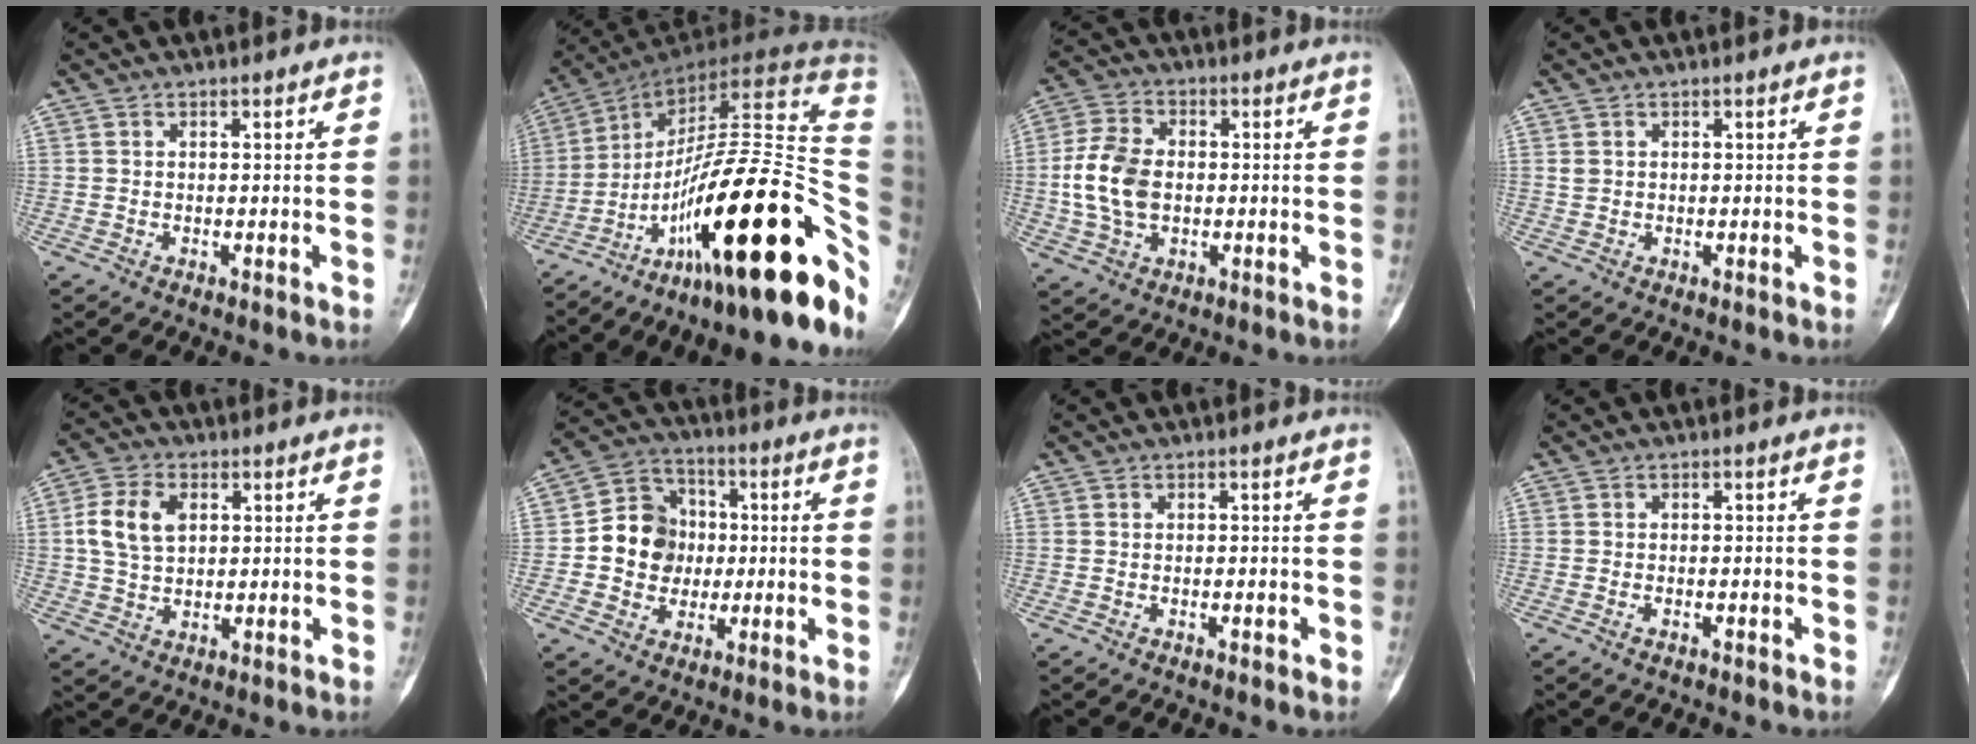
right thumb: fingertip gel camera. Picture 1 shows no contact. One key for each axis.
{"total": 32.2, "fx": -11.7, "fy": 9.3, "fz": 28.5, "tx": -0.356, "ty": 0.087, "tz": -0.177}
{"total": 10.9, "fx": -0.4, "fy": 7.4, "fz": 8.0, "tx": -0.154, "ty": 0.010, "tz": -0.011}
{"total": 0.9, "fx": 0.3, "fy": 0.8, "fz": 0.3, "tx": -0.003, "ty": 0.003, "tz": 0.007}
{"total": 8.3, "fx": 1.8, "fy": 5.6, "fz": 5.9, "tx": -0.114, "ty": 0.005, "tz": 0.035}
{"total": 11.6, "fx": -0.4, "fy": 10.4, "fz": 5.0, "tx": -0.042, "ty": 0.023, "tz": -0.012}
{"total": 0.9, "fx": -0.4, "fy": 0.3, "fz": 0.8, "tx": -0.012, "ty": 0.000, "tz": -0.006}
{"total": 0.8, "fx": -0.5, "fy": 0.3, "fz": 0.5, "tx": -0.015, "ty": 0.006, "tz": -0.009}